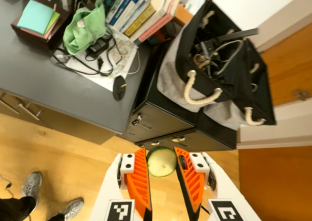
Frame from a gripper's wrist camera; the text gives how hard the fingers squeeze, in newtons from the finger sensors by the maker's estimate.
{"total": 8.5, "left": 8.7, "right": 8.4}